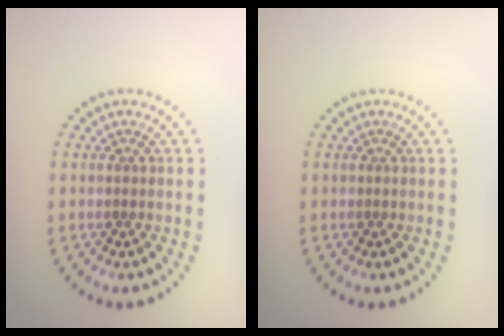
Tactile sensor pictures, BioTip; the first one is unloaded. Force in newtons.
{"total": 0.0}